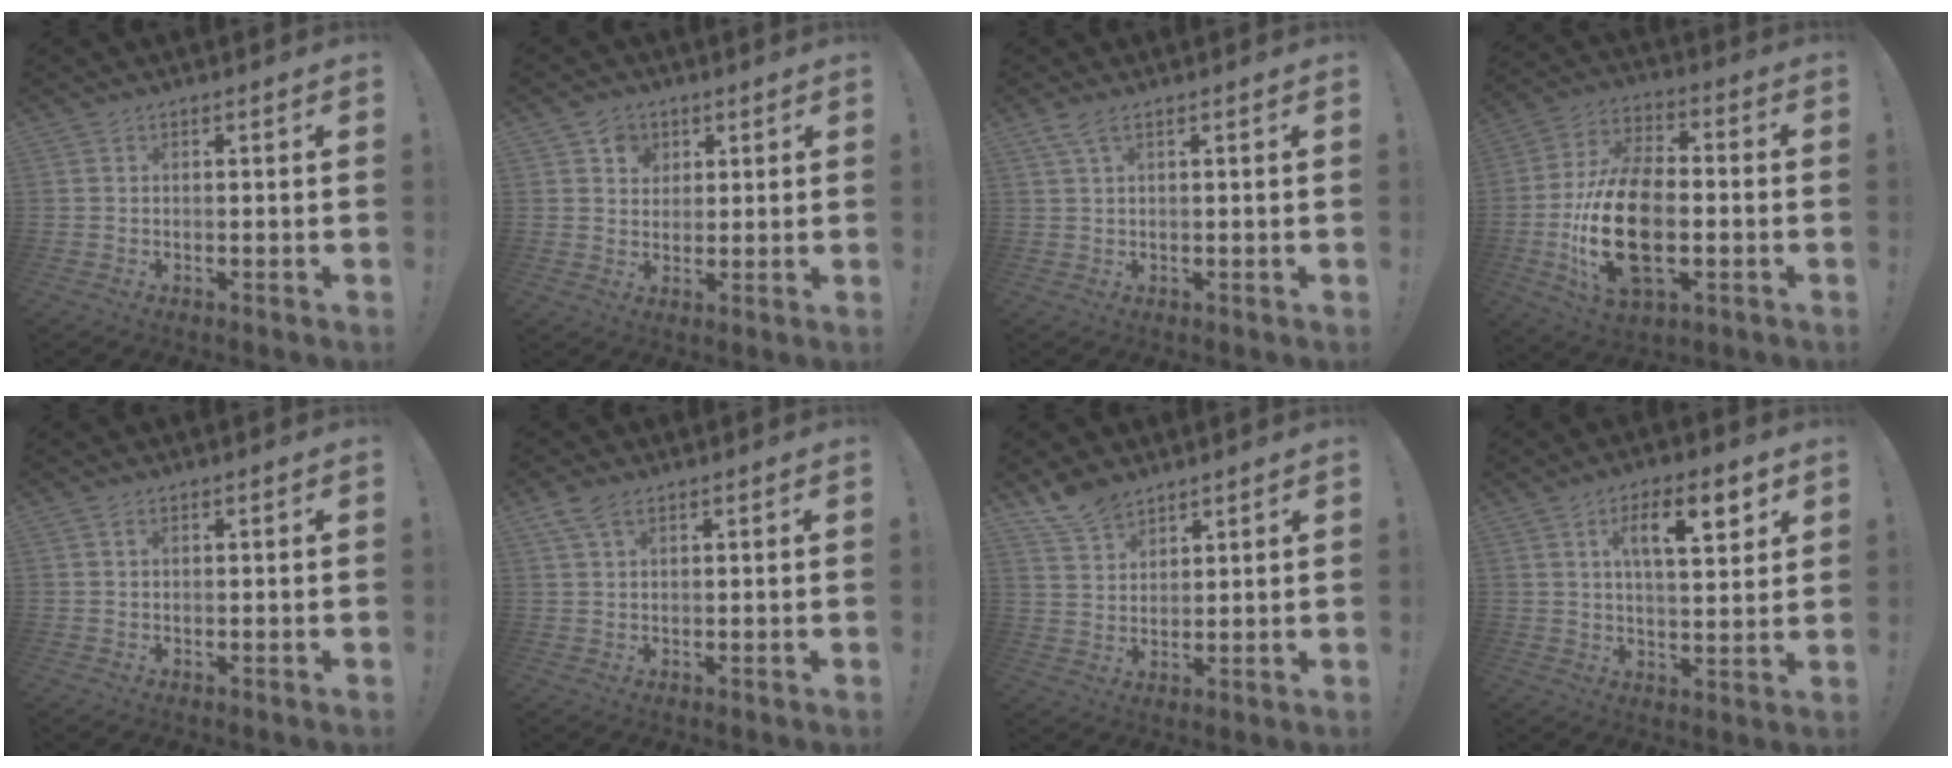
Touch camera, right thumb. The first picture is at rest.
{"total": 6.2, "force": [2.9, 5.3, 1.1], "torque": [-0.009, -0.016, 0.055]}
{"total": 3.1, "force": [1.7, 0.7, 2.5], "torque": [-0.055, 0.000, 0.032]}
{"total": 22.5, "force": [-4.5, 13.7, 17.3], "torque": [-0.334, 0.018, -0.070]}
{"total": 1.1, "force": [0.5, 0.7, 0.7], "torque": [-0.012, 0.002, 0.009]}
{"total": 4.7, "force": [2.9, 2.2, 3.0], "torque": [-0.057, -0.005, 0.056]}
{"total": 8.4, "force": [6.7, 4.3, 2.6], "torque": [-0.045, -0.041, 0.132]}
{"total": 12.0, "force": [5.1, 4.3, 10.0], "torque": [-0.151, -0.003, 0.080]}